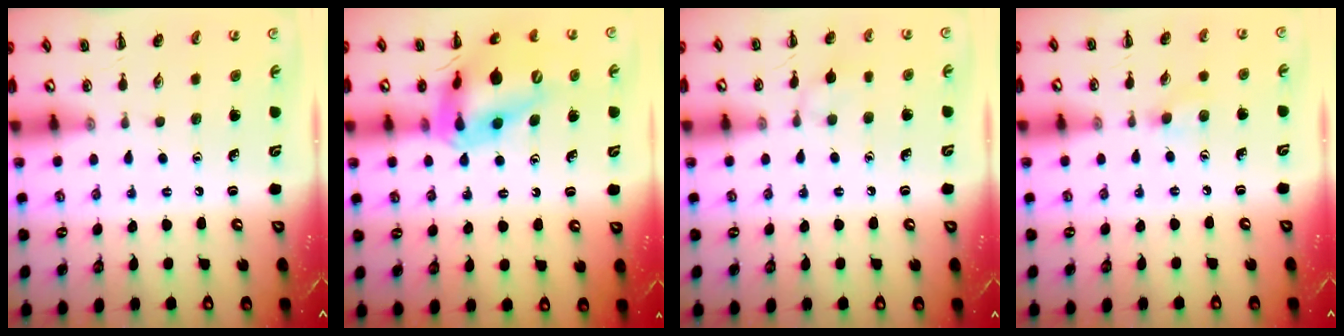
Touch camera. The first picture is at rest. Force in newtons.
{"total": 18.7, "press": 18.4, "slide": 3.0}
{"total": 6.3, "press": 6.0, "slide": 1.8}
{"total": 5.2, "press": 4.8, "slide": 2.0}